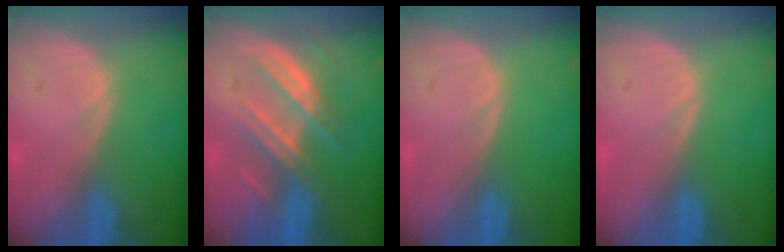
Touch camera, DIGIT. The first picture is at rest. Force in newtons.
{"total": 7.4, "press": 7.1, "slide": 2.0}
{"total": 0.0}
{"total": 0.0}